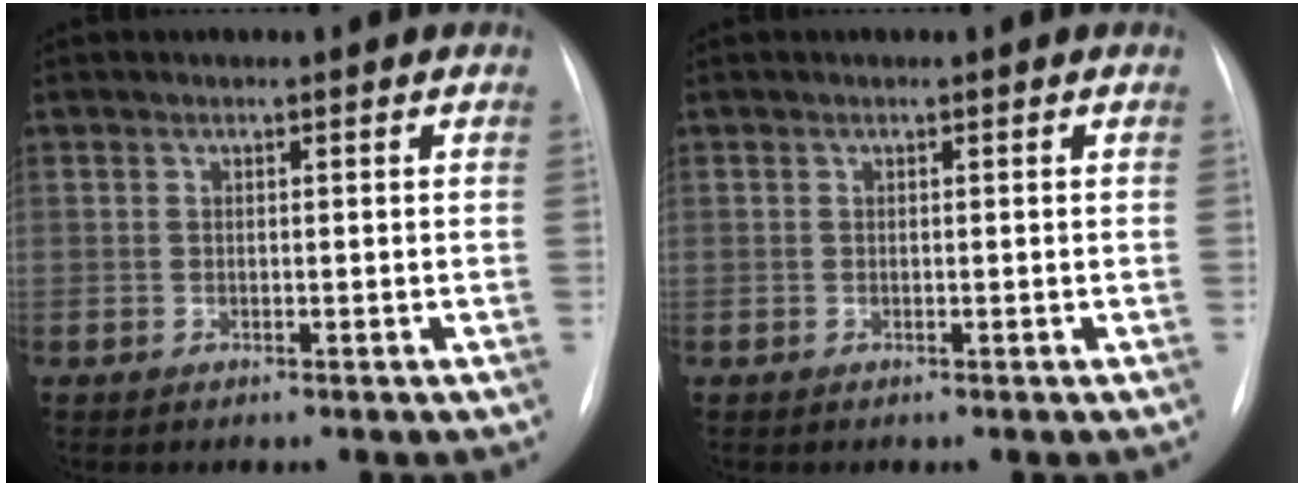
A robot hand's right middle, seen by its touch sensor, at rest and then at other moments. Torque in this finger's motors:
{"motor_torque": [-0.21, -0.21, -0.01, 0.00]}